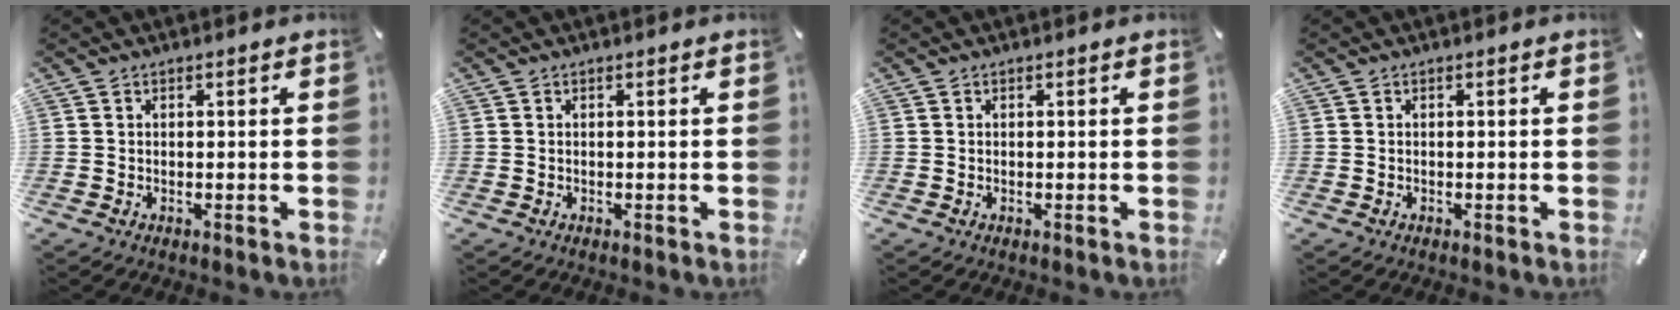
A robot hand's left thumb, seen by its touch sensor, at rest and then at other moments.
{"total": 0.0}
{"total": 0.0}
{"total": 0.0}